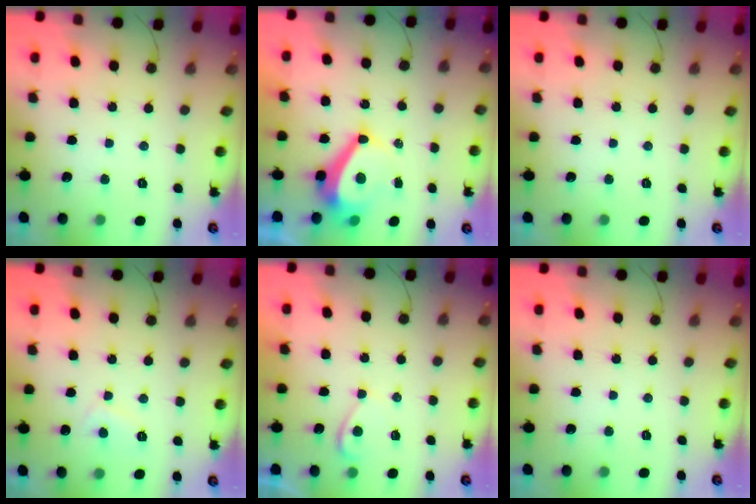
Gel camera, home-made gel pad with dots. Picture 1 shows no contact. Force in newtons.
{"total": 8.5, "press": 8.4, "slide": 0.7}
{"total": 0.0}
{"total": 2.9, "press": 2.9, "slide": 0.5}
{"total": 2.1, "press": 2.0, "slide": 0.5}
{"total": 0.0}